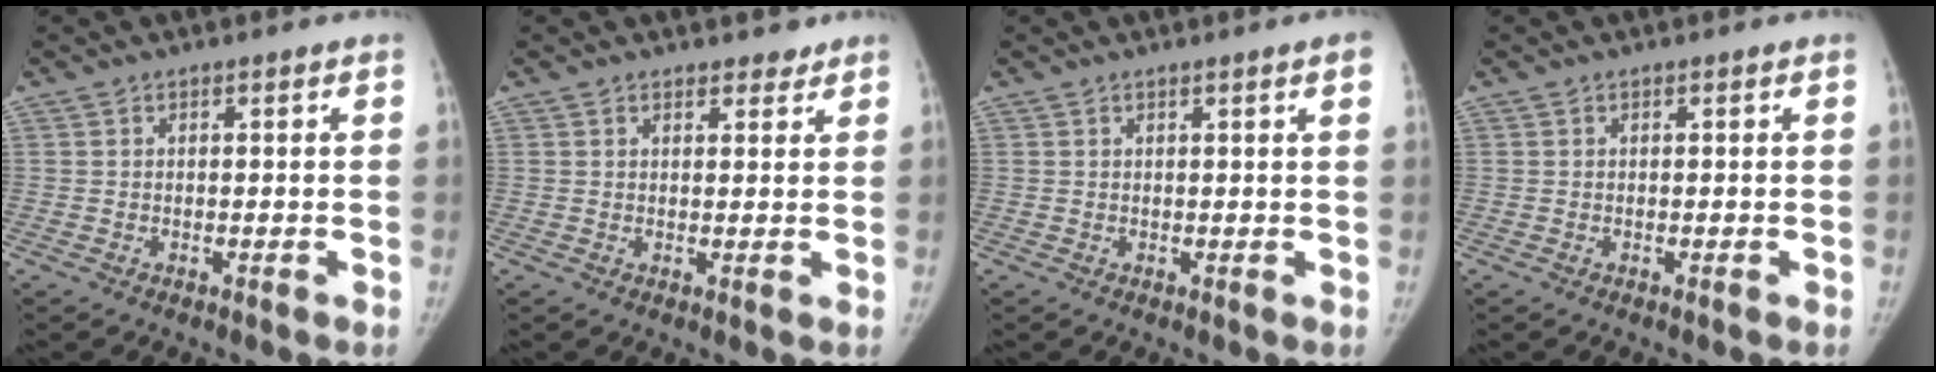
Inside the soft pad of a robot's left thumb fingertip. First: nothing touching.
{"total": 2.3, "force": [1.9, 1.2, 0.4], "torque": [0.015, -0.008, 0.020]}
{"total": 2.4, "force": [1.2, -0.2, 2.1], "torque": [-0.025, 0.002, 0.015]}
{"total": 0.0}